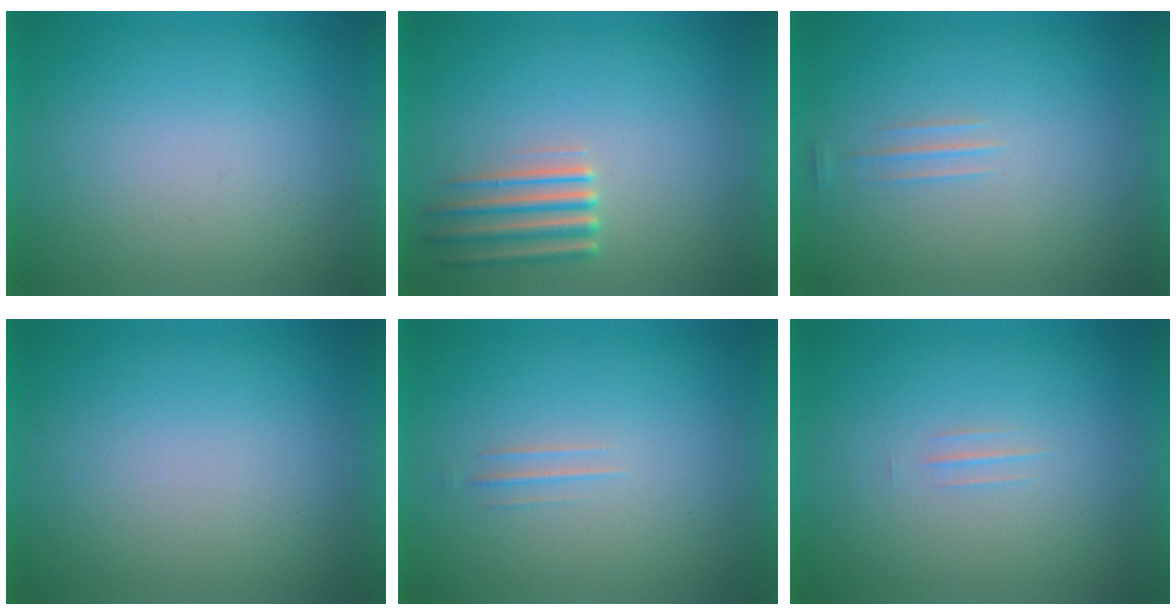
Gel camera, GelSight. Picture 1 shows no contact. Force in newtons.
{"total": 2.3}
{"total": 1.2}
{"total": 1.0}
{"total": 1.5}
{"total": 1.3}